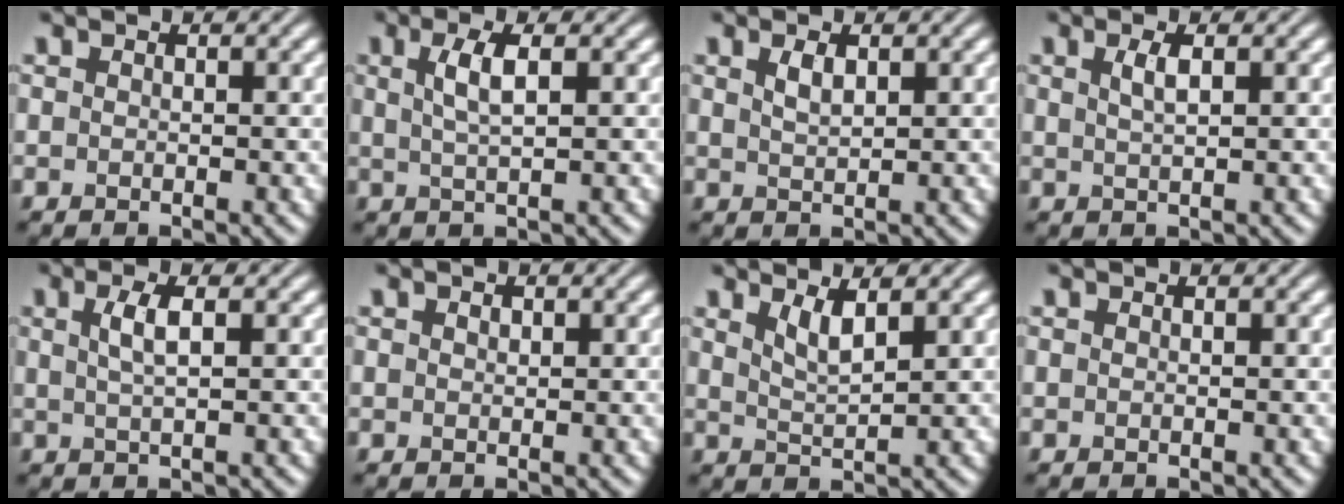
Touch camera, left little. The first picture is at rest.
{"total": 2.8, "force": [0.9, 0.7, 2.5], "torque": [-0.048, 0.003, 0.015]}
{"total": 1.6, "force": [0.9, 0.6, 1.2], "torque": [-0.026, 0.001, 0.019]}
{"total": 1.7, "force": [0.7, 0.5, 1.5], "torque": [-0.027, 0.004, 0.011]}
{"total": 2.4, "force": [0.7, 0.6, 2.2], "torque": [-0.040, 0.003, 0.012]}
{"total": 0.5, "force": [0.3, 0.4, 0.3], "torque": [-0.006, 0.001, 0.004]}
{"total": 2.3, "force": [1.4, 0.5, 1.7], "torque": [-0.031, -0.005, 0.029]}
{"total": 0.0}